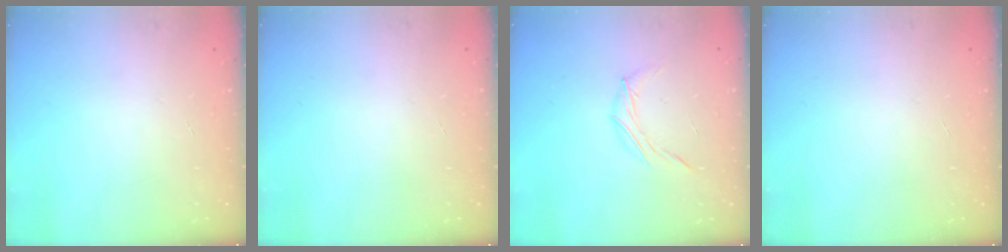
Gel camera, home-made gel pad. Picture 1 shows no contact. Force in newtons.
{"total": 0.9, "press": 0.8, "slide": 0.2}
{"total": 4.9, "press": 4.8, "slide": 1.3}
{"total": 0.0}